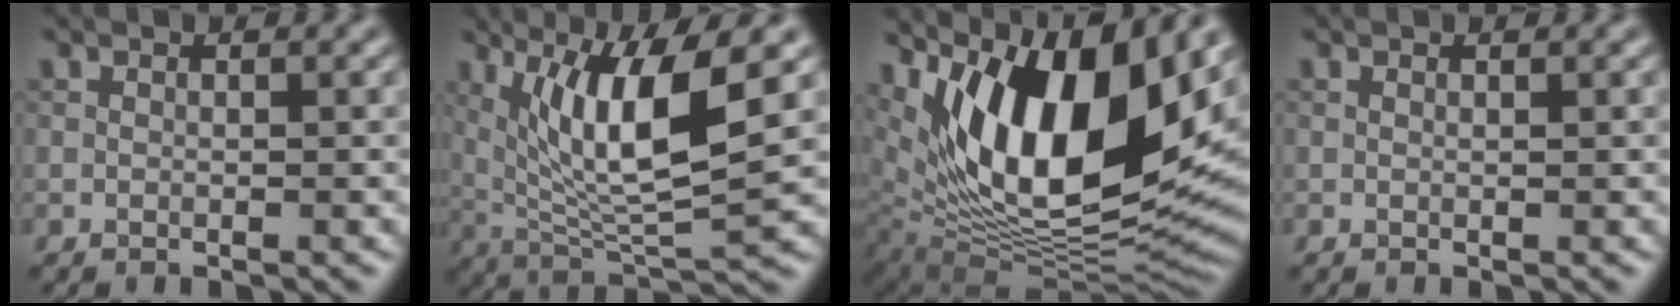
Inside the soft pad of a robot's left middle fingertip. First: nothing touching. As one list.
[{"total": 9.1, "force": [3.0, 2.1, 8.3], "torque": [-0.143, -0.016, 0.061]}, {"total": 15.2, "force": [5.8, 6.8, 12.4], "torque": [-0.192, -0.008, 0.096]}, {"total": 0.0}]